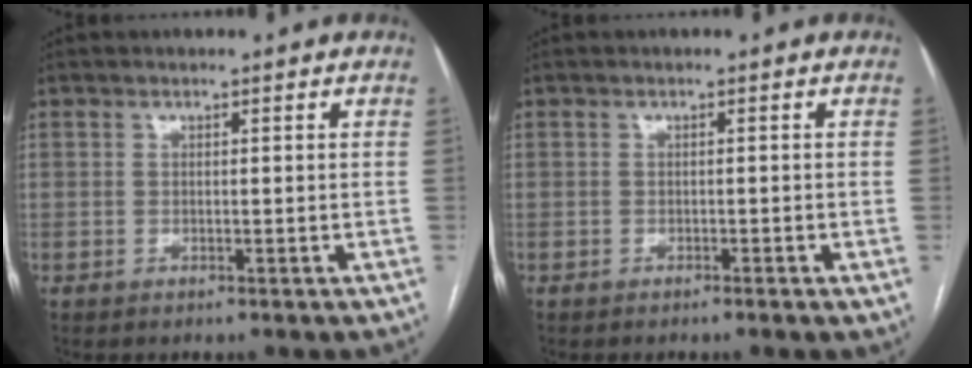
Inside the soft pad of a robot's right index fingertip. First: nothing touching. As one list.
[{"total": 0.8, "force": [-0.6, 0.0, 0.6], "torque": [-0.011, -0.001, -0.010]}]